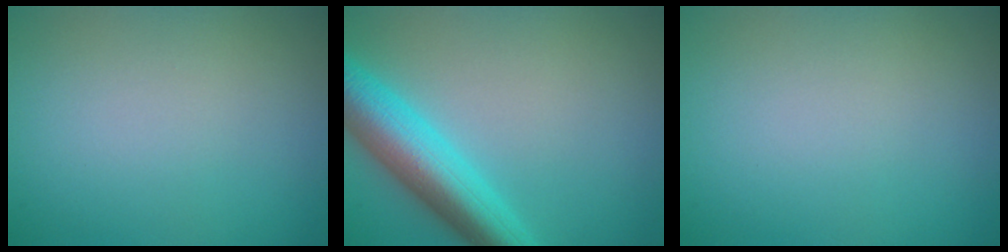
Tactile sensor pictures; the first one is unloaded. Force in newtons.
{"total": 7.5, "press": 7.4, "slide": 0.2}
{"total": 0.0}